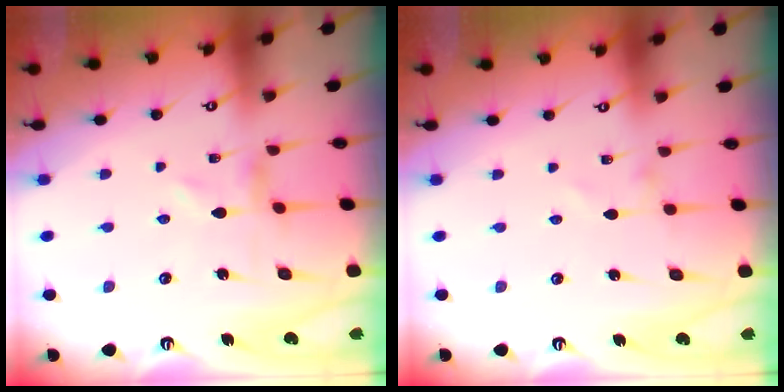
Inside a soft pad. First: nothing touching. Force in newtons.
{"total": 1.4, "press": 1.4, "slide": 0.0}